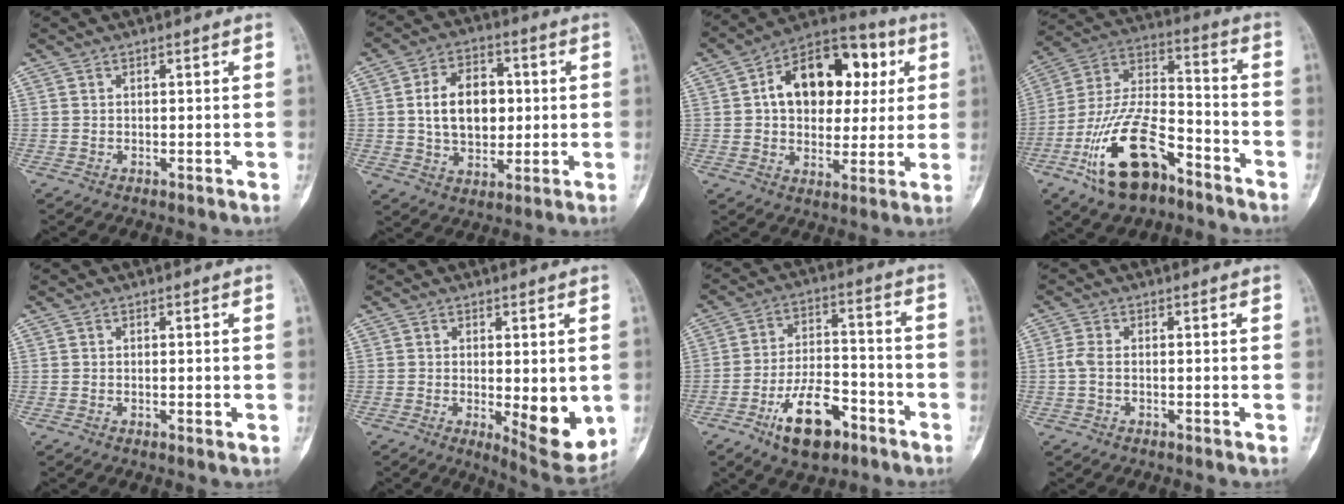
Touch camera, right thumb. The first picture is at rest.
{"total": 12.5, "force": [1.3, 8.5, 9.0], "torque": [-0.117, 0.006, 0.024]}
{"total": 19.0, "force": [4.3, 12.7, 13.5], "torque": [-0.155, 0.020, 0.061]}
{"total": 19.4, "force": [-10.3, 9.1, 13.7], "torque": [-0.256, 0.074, -0.189]}
{"total": 0.8, "force": [-0.1, 0.3, 0.8], "torque": [-0.010, -0.002, -0.002]}
{"total": 9.7, "force": [-1.3, 3.4, 9.0], "torque": [-0.105, -0.025, -0.008]}
{"total": 13.0, "force": [-7.1, 6.3, 8.9], "torque": [-0.137, 0.045, -0.119]}
{"total": 2.3, "force": [-0.2, 1.2, 2.0], "torque": [-0.053, 0.000, -0.006]}